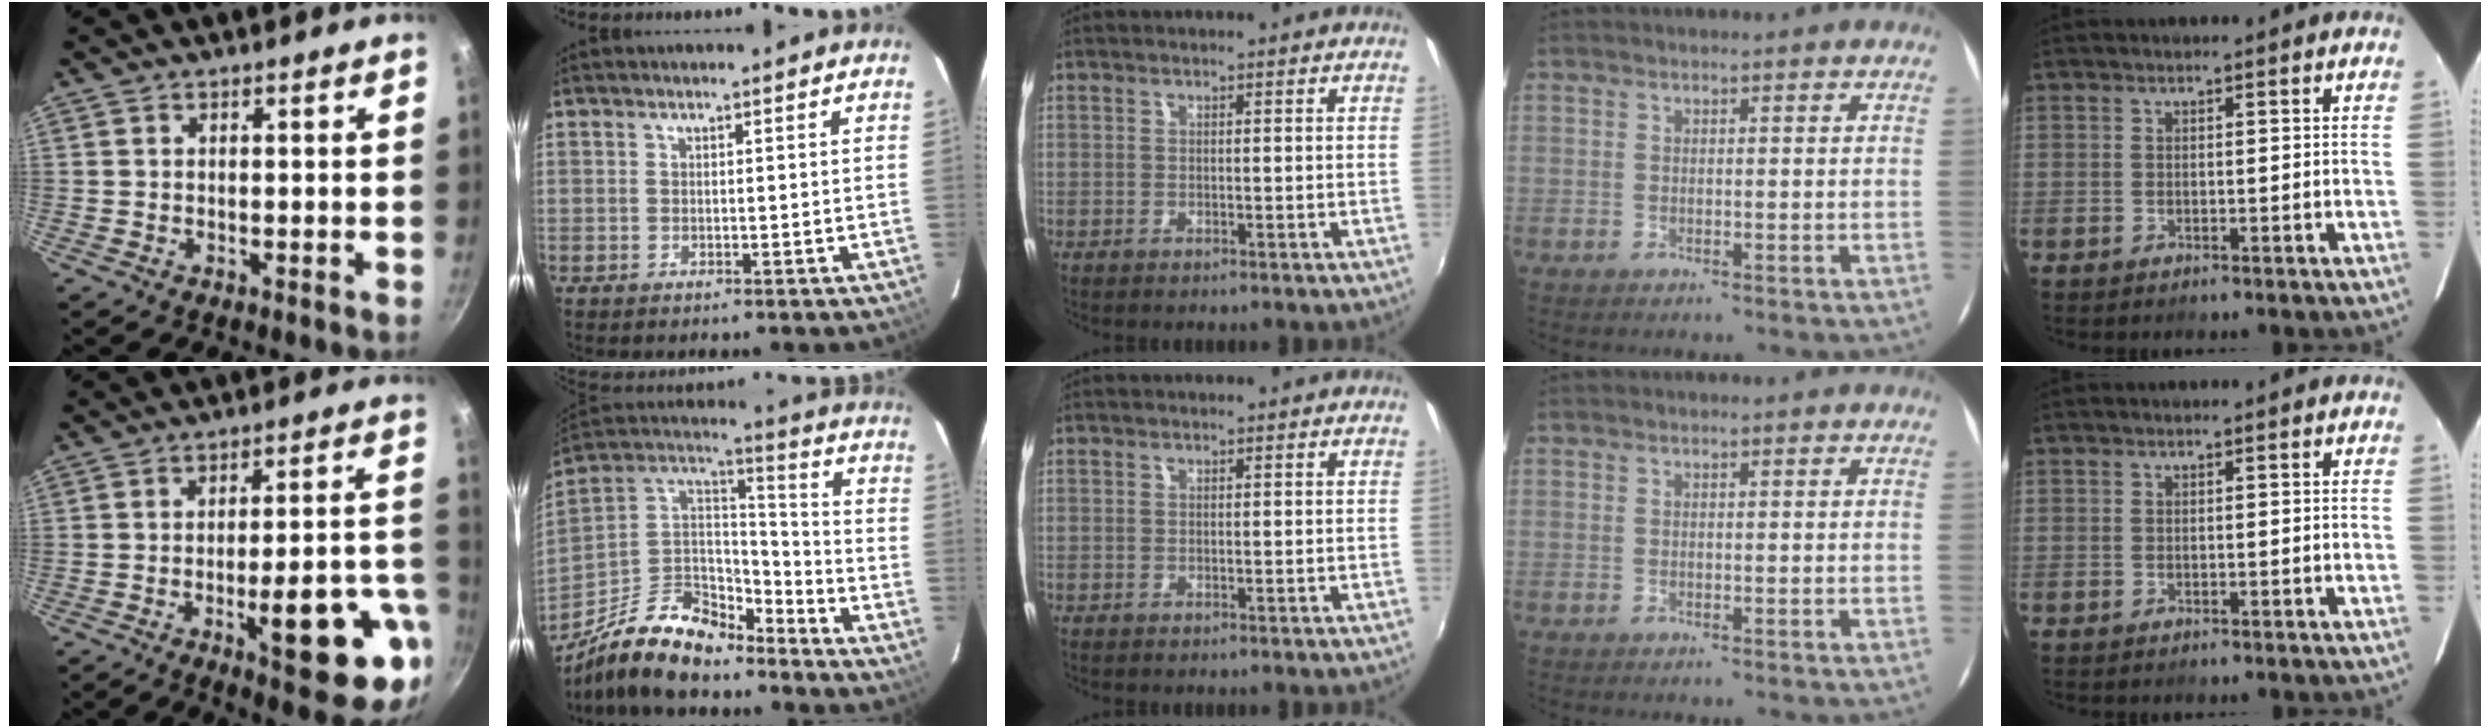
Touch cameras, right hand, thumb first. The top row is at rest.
{"thumb": {"total": 17.6, "force": [-6.2, 5.2, 15.6], "torque": [-0.178, 0.031, -0.080]}, "index": {"total": 21.7, "force": [-16.3, 9.0, 11.3], "torque": [-0.240, 0.009, -0.276]}}